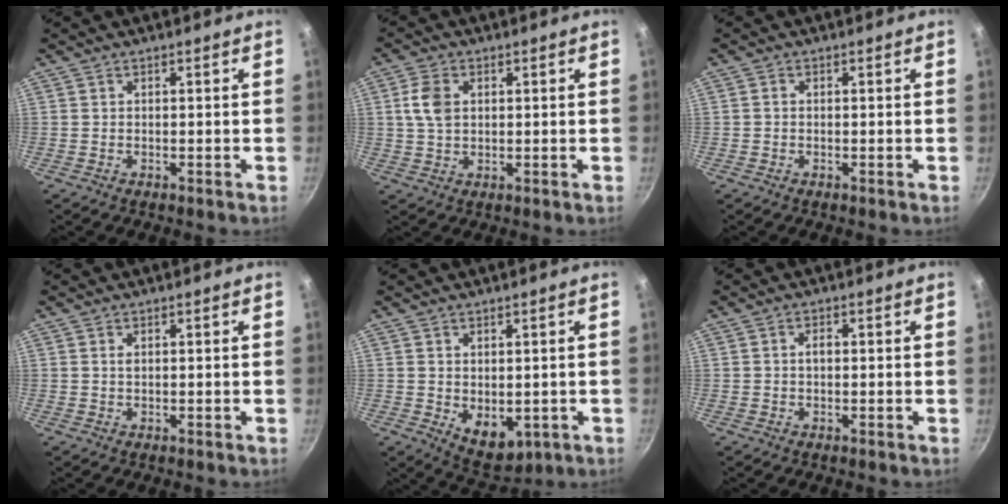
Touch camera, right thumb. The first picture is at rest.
{"total": 5.6, "force": [1.3, 3.9, 3.9], "torque": [-0.068, 0.001, 0.022]}
{"total": 0.7, "force": [-0.1, 0.6, 0.4], "torque": [-0.006, 0.004, -0.003]}
{"total": 0.6, "force": [0.2, 0.3, 0.5], "torque": [-0.009, 0.000, 0.004]}
{"total": 7.0, "force": [-0.6, 4.7, 5.2], "torque": [-0.055, -0.013, 0.010]}
{"total": 1.6, "force": [0.0, 1.0, 1.2], "torque": [-0.018, 0.007, 0.000]}